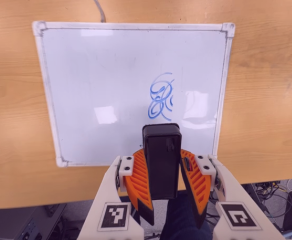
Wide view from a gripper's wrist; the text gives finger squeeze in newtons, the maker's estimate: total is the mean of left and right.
{"total": 8.7, "left": 9.1, "right": 8.3}